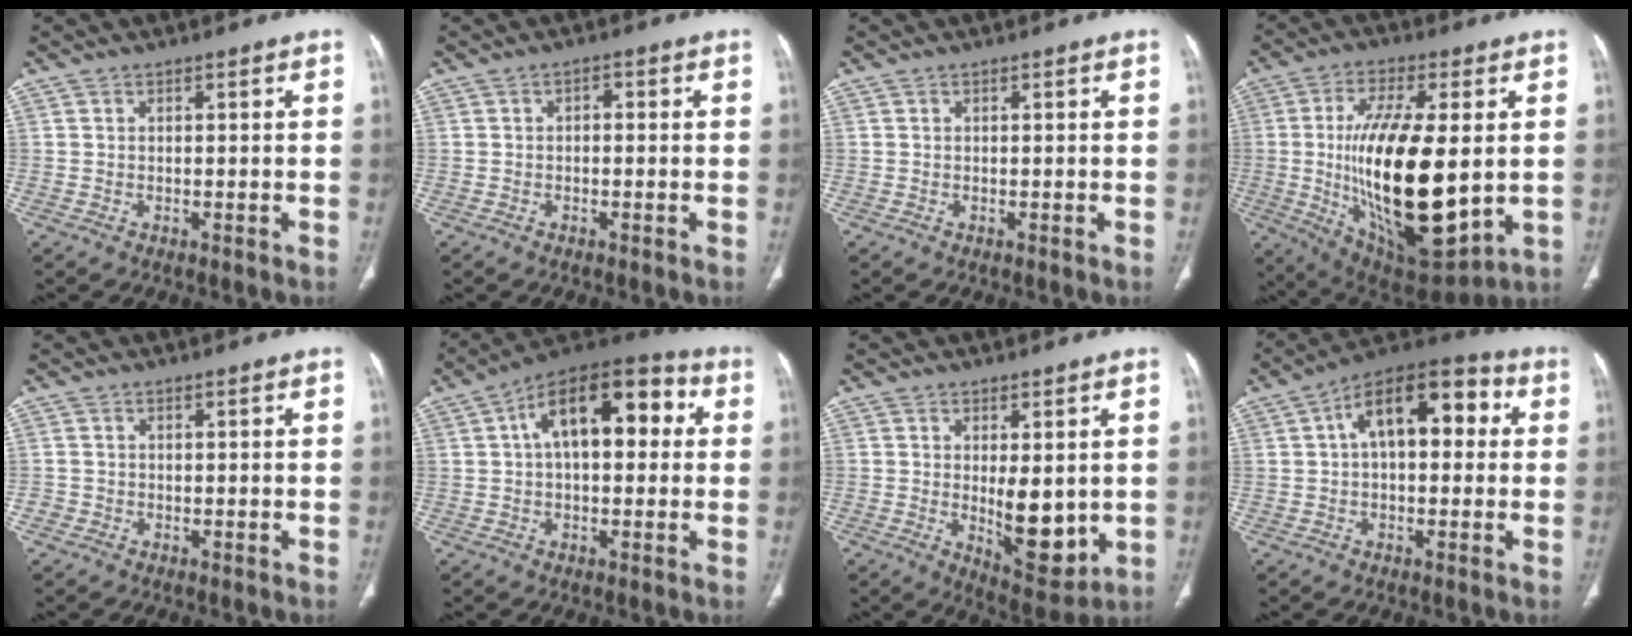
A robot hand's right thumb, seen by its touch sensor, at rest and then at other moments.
{"total": 1.5, "force": [-0.1, 0.9, 1.2], "torque": [-0.014, 0.008, -0.005]}
{"total": 0.0}
{"total": 25.9, "force": [-0.6, 10.2, 23.8], "torque": [-0.425, -0.027, 0.009]}
{"total": 1.0, "force": [-0.4, 0.9, 0.2], "torque": [-0.001, 0.004, -0.010]}
{"total": 17.2, "force": [3.6, 8.9, 14.3], "torque": [-0.189, 0.042, 0.045]}
{"total": 10.1, "force": [-0.4, 4.4, 9.1], "torque": [-0.106, -0.026, 0.014]}
{"total": 15.4, "force": [3.1, 8.2, 12.7], "torque": [-0.168, 0.042, 0.038]}